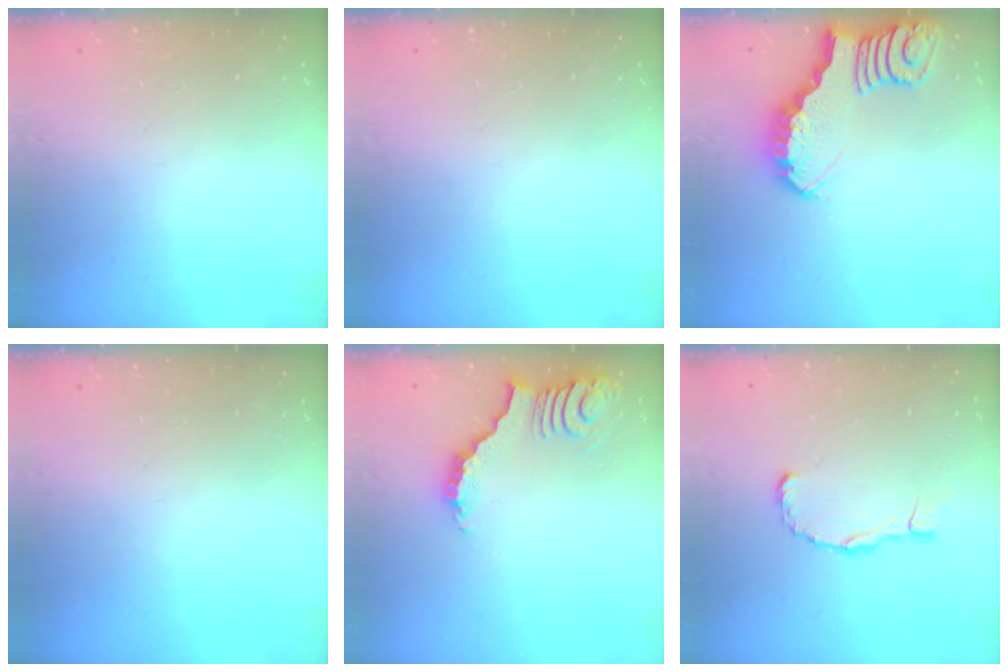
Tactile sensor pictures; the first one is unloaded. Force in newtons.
{"total": 0.0}
{"total": 2.9, "press": 2.8, "slide": 0.4}
{"total": 0.0}
{"total": 4.0, "press": 3.9, "slide": 0.7}
{"total": 5.9, "press": 5.8, "slide": 0.6}